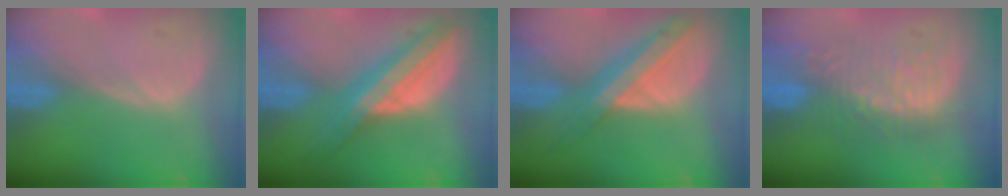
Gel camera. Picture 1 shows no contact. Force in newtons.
{"total": 8.5, "press": 8.5, "slide": 0.5}
{"total": 8.4, "press": 7.2, "slide": 4.4}
{"total": 9.3, "press": 8.7, "slide": 3.4}